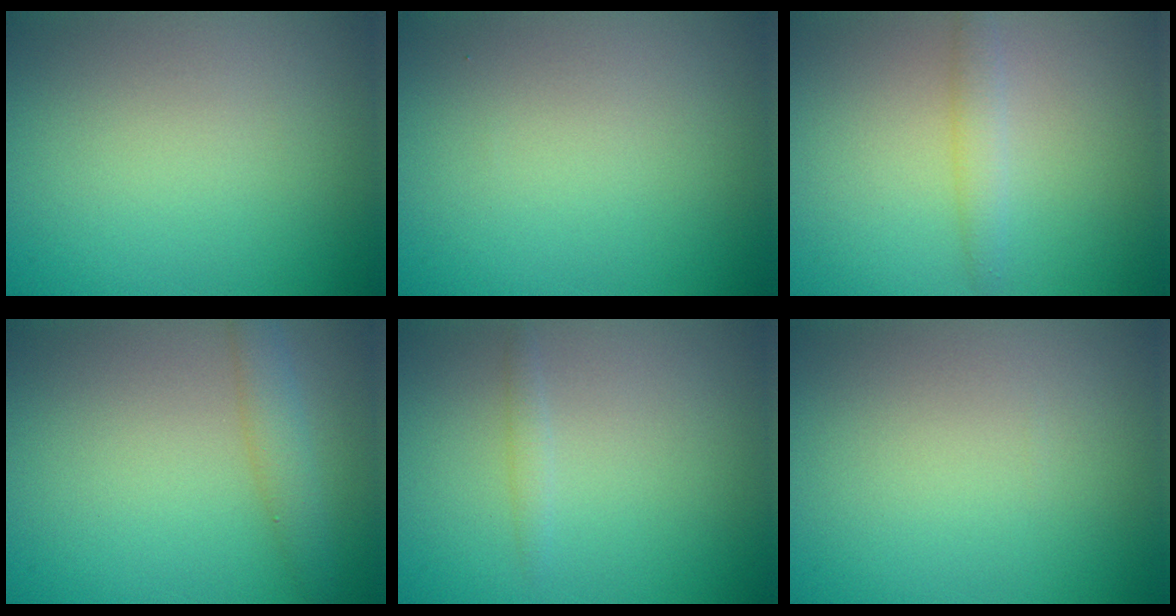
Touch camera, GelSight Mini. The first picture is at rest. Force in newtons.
{"total": 0.0}
{"total": 1.6, "press": 1.6, "slide": 0.0}
{"total": 2.5, "press": 2.5, "slide": 0.1}
{"total": 0.8, "press": 0.8, "slide": 0.0}
{"total": 0.0}